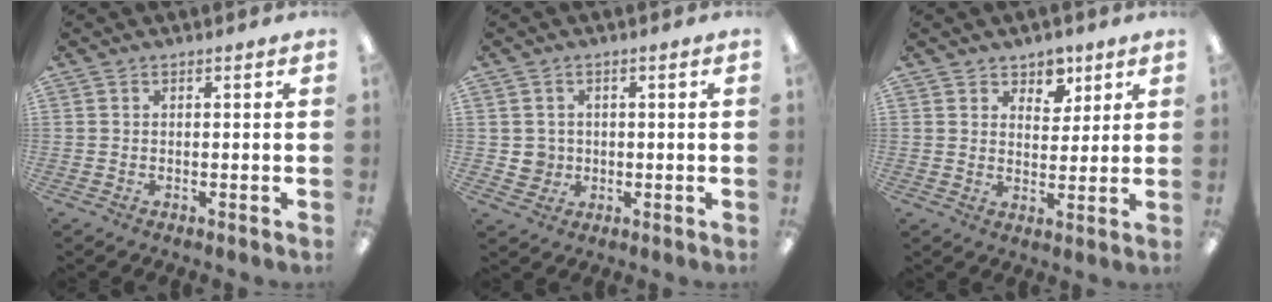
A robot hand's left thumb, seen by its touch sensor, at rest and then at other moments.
{"total": 3.4, "force": [0.4, 3.4, 0.3], "torque": [-0.005, 0.003, 0.006]}
{"total": 6.2, "force": [4.4, 4.2, 1.3], "torque": [-0.006, -0.024, 0.074]}